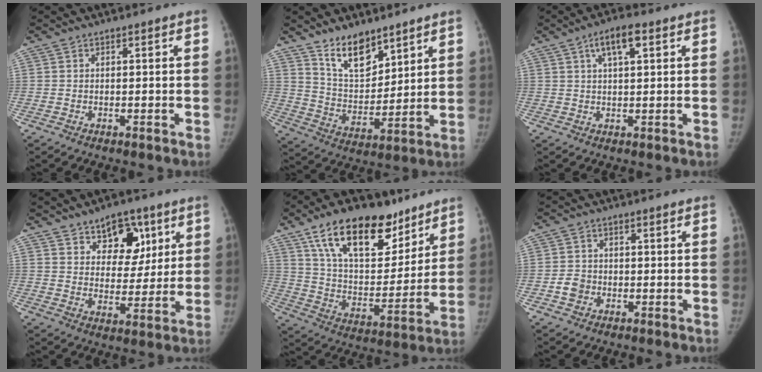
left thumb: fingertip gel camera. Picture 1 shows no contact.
{"total": 11.3, "force": [8.3, 5.3, 5.6], "torque": [-0.065, -0.067, 0.162]}
{"total": 6.0, "force": [2.6, 2.2, 4.9], "torque": [-0.080, 0.004, 0.043]}
{"total": 11.3, "force": [6.0, 7.6, 5.8], "torque": [-0.039, -0.027, 0.093]}
{"total": 23.1, "force": [14.5, 11.8, 13.5], "torque": [-0.181, -0.048, 0.250]}
{"total": 3.3, "force": [-1.1, 2.9, 1.3], "torque": [-0.014, 0.010, -0.020]}